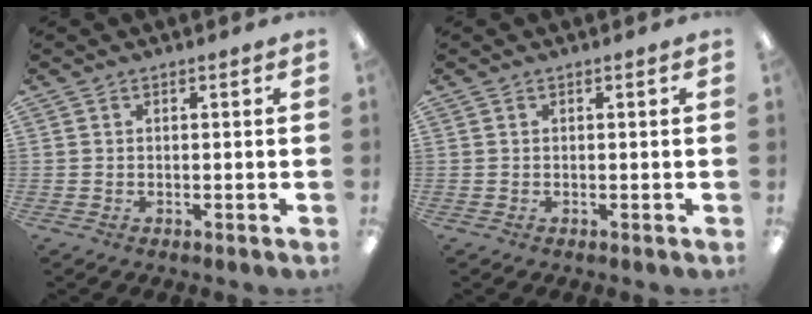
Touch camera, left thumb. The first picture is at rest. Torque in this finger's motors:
{"motor_torque": [-0.01, 0.01, 0.00, 0.00, 0.00]}